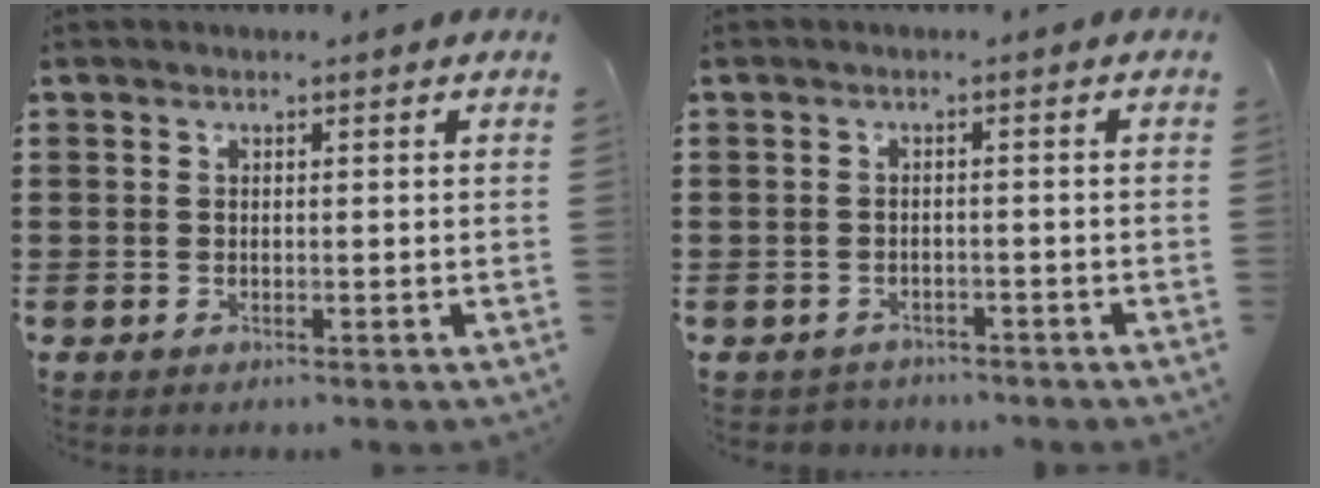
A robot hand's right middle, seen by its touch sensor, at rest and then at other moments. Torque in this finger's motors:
{"motor_torque": [-0.10, -0.01, -0.04, -0.02]}